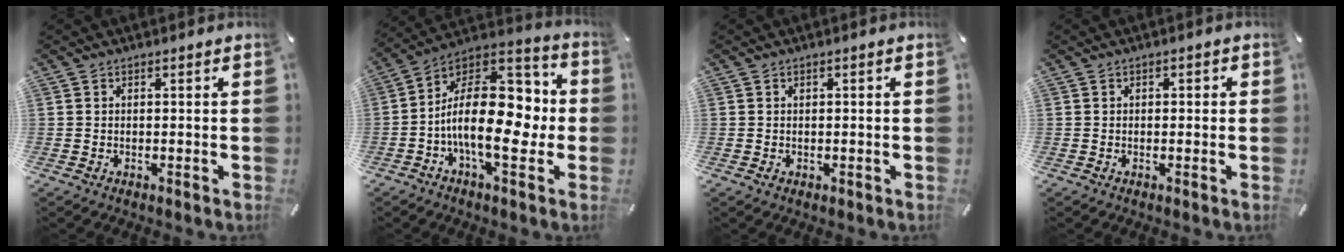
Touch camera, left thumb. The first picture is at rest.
{"total": 22.0, "force": [-3.1, 12.1, 18.2], "torque": [-0.317, 0.004, -0.045]}
{"total": 0.8, "force": [0.0, 0.8, 0.3], "torque": [-0.007, 0.003, 0.000]}
{"total": 0.9, "force": [-0.2, 0.6, 0.6], "torque": [-0.011, 0.002, -0.005]}